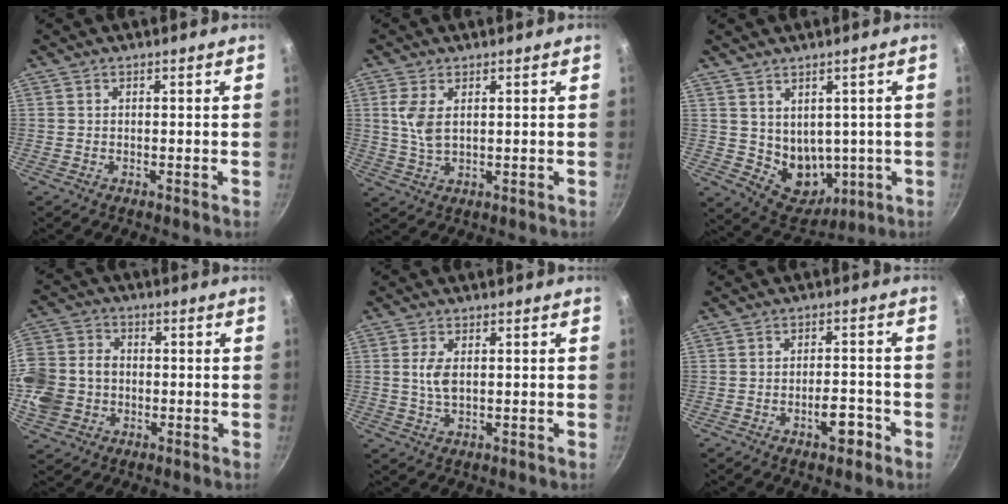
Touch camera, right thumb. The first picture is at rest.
{"total": 5.1, "force": [1.5, 2.5, 4.2], "torque": [-0.094, -0.002, 0.037]}
{"total": 9.1, "force": [-0.1, 7.1, 5.8], "torque": [-0.051, -0.009, 0.033]}
{"total": 15.5, "force": [-2.1, 12.9, 8.3], "torque": [-0.191, 0.023, -0.037]}
{"total": 3.8, "force": [0.5, 1.9, 3.2], "torque": [-0.074, -0.004, 0.012]}
{"total": 4.8, "force": [-2.4, 2.1, 3.5], "torque": [-0.041, 0.022, -0.035]}